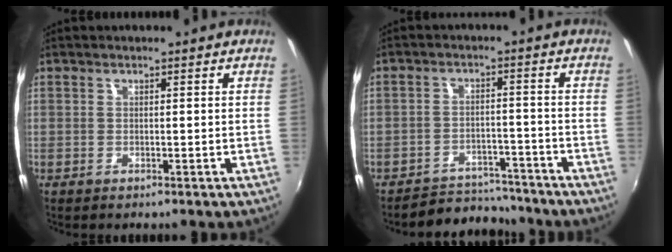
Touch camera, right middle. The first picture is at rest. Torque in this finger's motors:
{"motor_torque": [0.89, -0.67, 0.01, 0.01]}